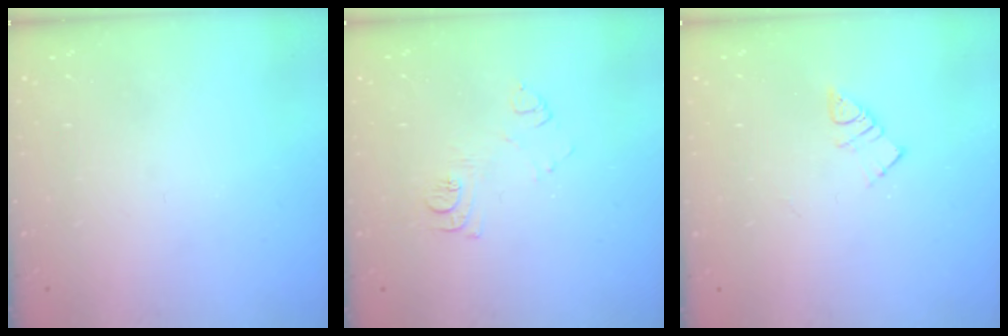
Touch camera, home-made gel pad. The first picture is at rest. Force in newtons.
{"total": 7.2, "press": 7.2, "slide": 0.7}
{"total": 5.7, "press": 5.6, "slide": 0.6}